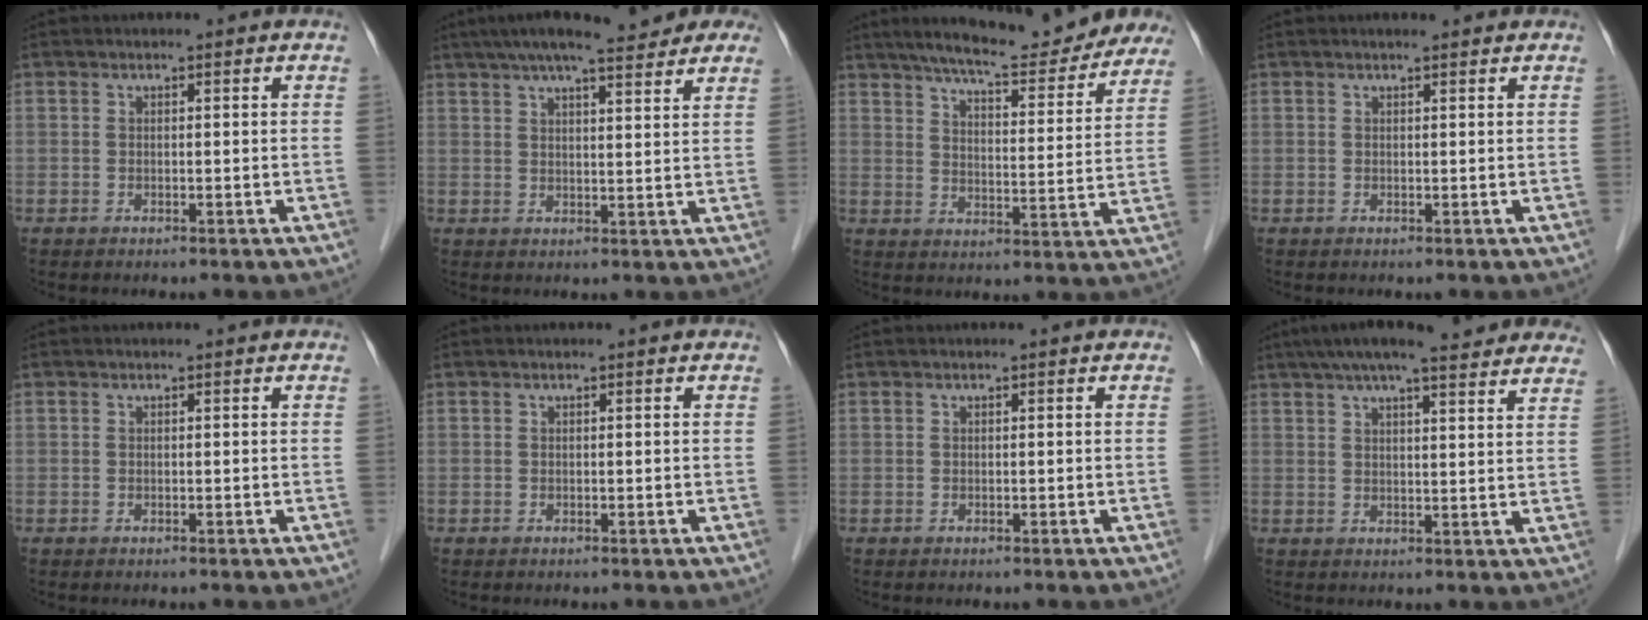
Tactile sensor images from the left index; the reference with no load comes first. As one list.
[{"total": 14.7, "force": [11.9, 2.4, 8.2], "torque": [-0.126, 0.036, 0.156]}, {"total": 17.7, "force": [15.7, 3.0, 7.6], "torque": [-0.104, -0.007, 0.206]}, {"total": 1.9, "force": [1.7, 0.2, 0.9], "torque": [-0.012, 0.012, 0.023]}, {"total": 0.0}, {"total": 0.0}, {"total": 0.0}, {"total": 18.4, "force": [15.5, 2.5, 9.7], "torque": [-0.146, 0.046, 0.199]}]